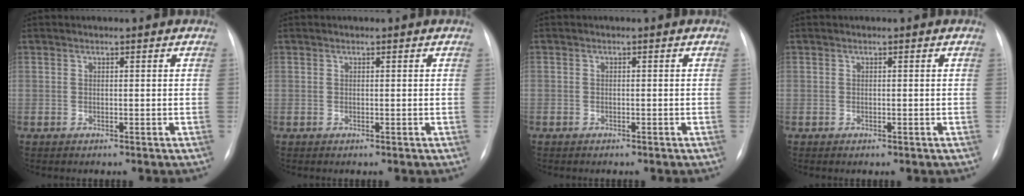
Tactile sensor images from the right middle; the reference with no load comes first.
{"total": 0.0}
{"total": 0.7, "force": [-0.4, 0.5, 0.0], "torque": [-0.007, 0.003, -0.007]}
{"total": 0.0}